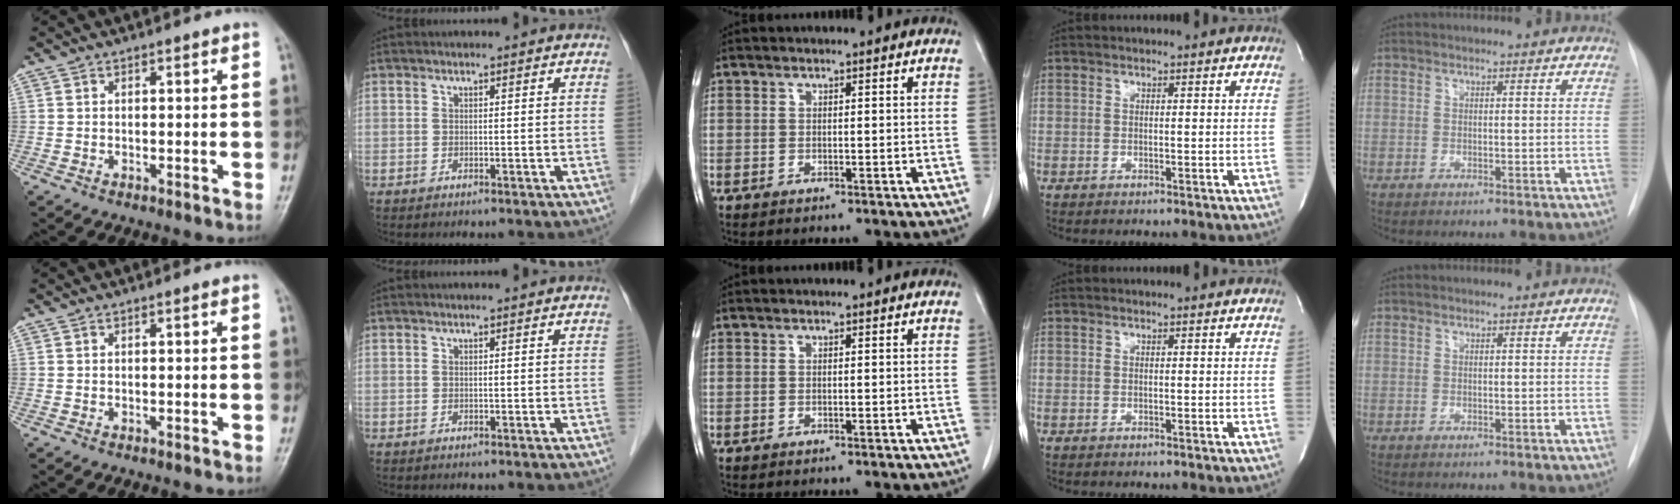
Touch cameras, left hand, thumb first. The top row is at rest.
{}